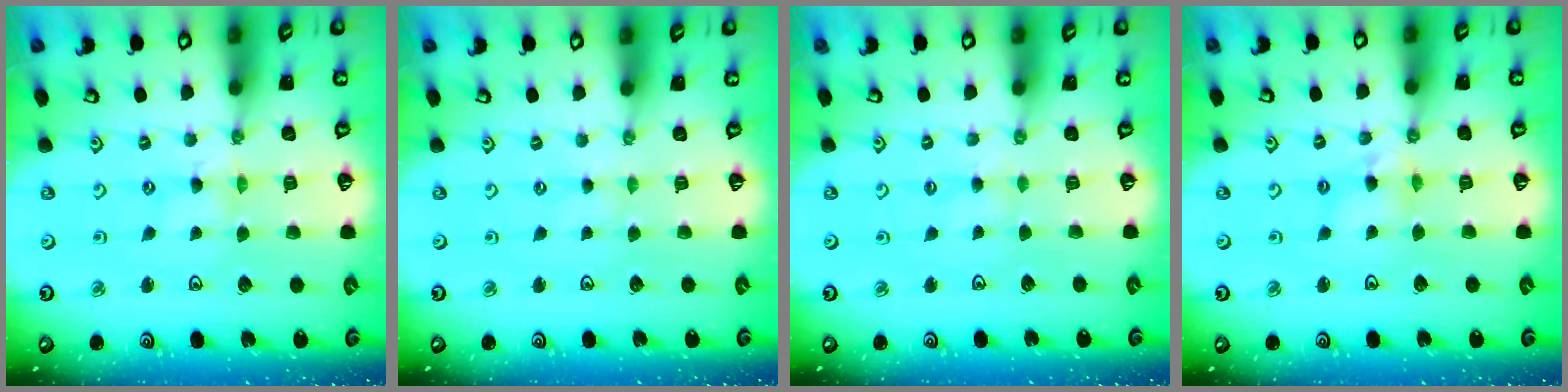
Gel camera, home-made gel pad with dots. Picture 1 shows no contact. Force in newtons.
{"total": 0.7, "press": 0.6, "slide": 0.1}
{"total": 0.6, "press": 0.6, "slide": 0.2}
{"total": 5.0, "press": 5.0, "slide": 0.4}